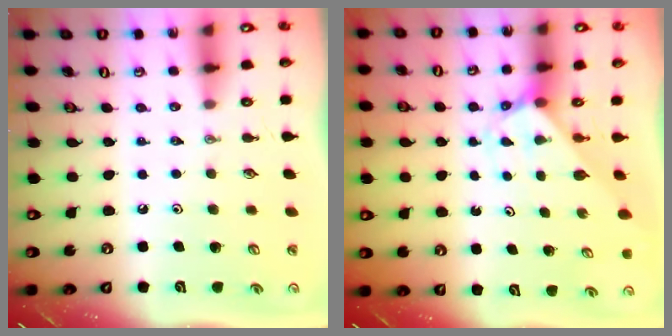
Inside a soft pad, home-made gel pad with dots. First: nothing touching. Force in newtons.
{"total": 2.2, "press": 2.2, "slide": 0.1}